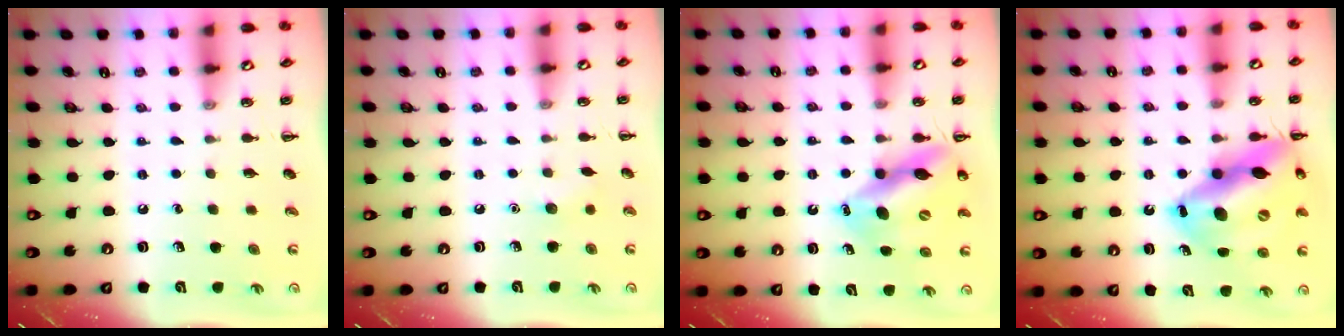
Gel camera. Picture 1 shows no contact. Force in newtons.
{"total": 4.6, "press": 4.4, "slide": 1.3}
{"total": 13.8, "press": 13.2, "slide": 4.0}
{"total": 19.8, "press": 19.1, "slide": 5.5}